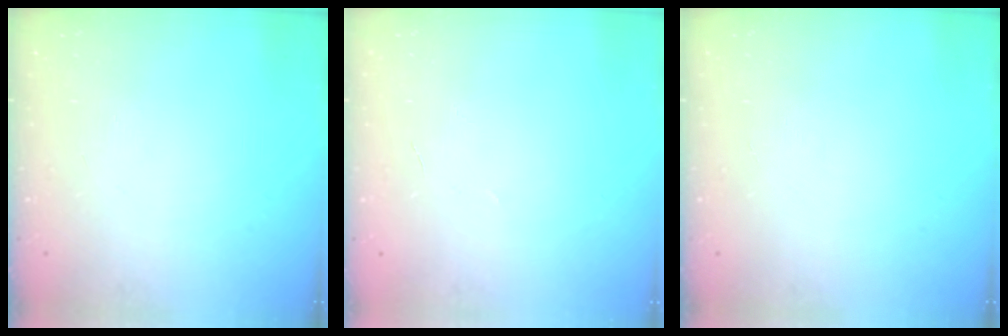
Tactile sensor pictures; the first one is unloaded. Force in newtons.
{"total": 1.8, "press": 1.7, "slide": 0.5}
{"total": 0.0}